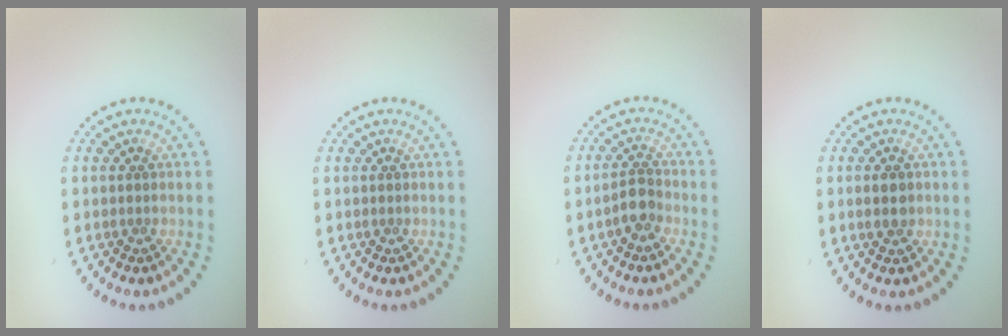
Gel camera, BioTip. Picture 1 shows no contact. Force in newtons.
{"total": 0.0}
{"total": 2.0, "press": 1.7, "slide": 1.0}
{"total": 1.4, "press": 1.4, "slide": 0.1}